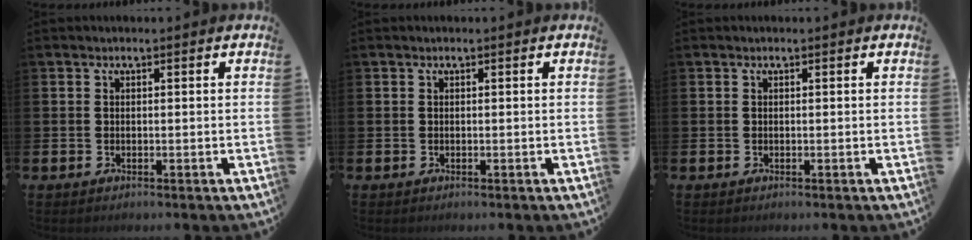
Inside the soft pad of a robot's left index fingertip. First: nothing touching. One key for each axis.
{"total": 0.0}
{"total": 0.0}